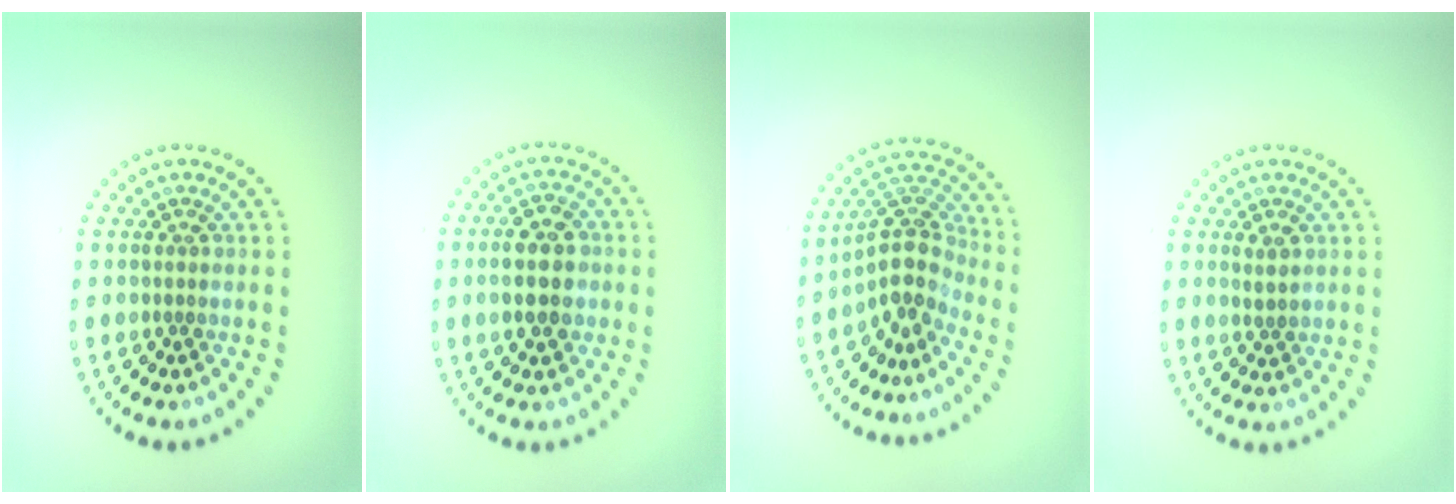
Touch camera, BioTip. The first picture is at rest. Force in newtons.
{"total": 4.0, "press": 4.0, "slide": 0.4}
{"total": 4.2, "press": 3.1, "slide": 2.7}
{"total": 0.8, "press": 0.8, "slide": 0.2}